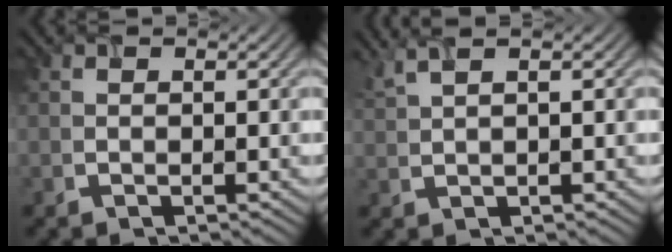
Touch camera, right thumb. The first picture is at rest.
{"total": 2.6, "force": [1.8, 0.1, 1.8], "torque": [-0.033, 0.020, 0.030]}